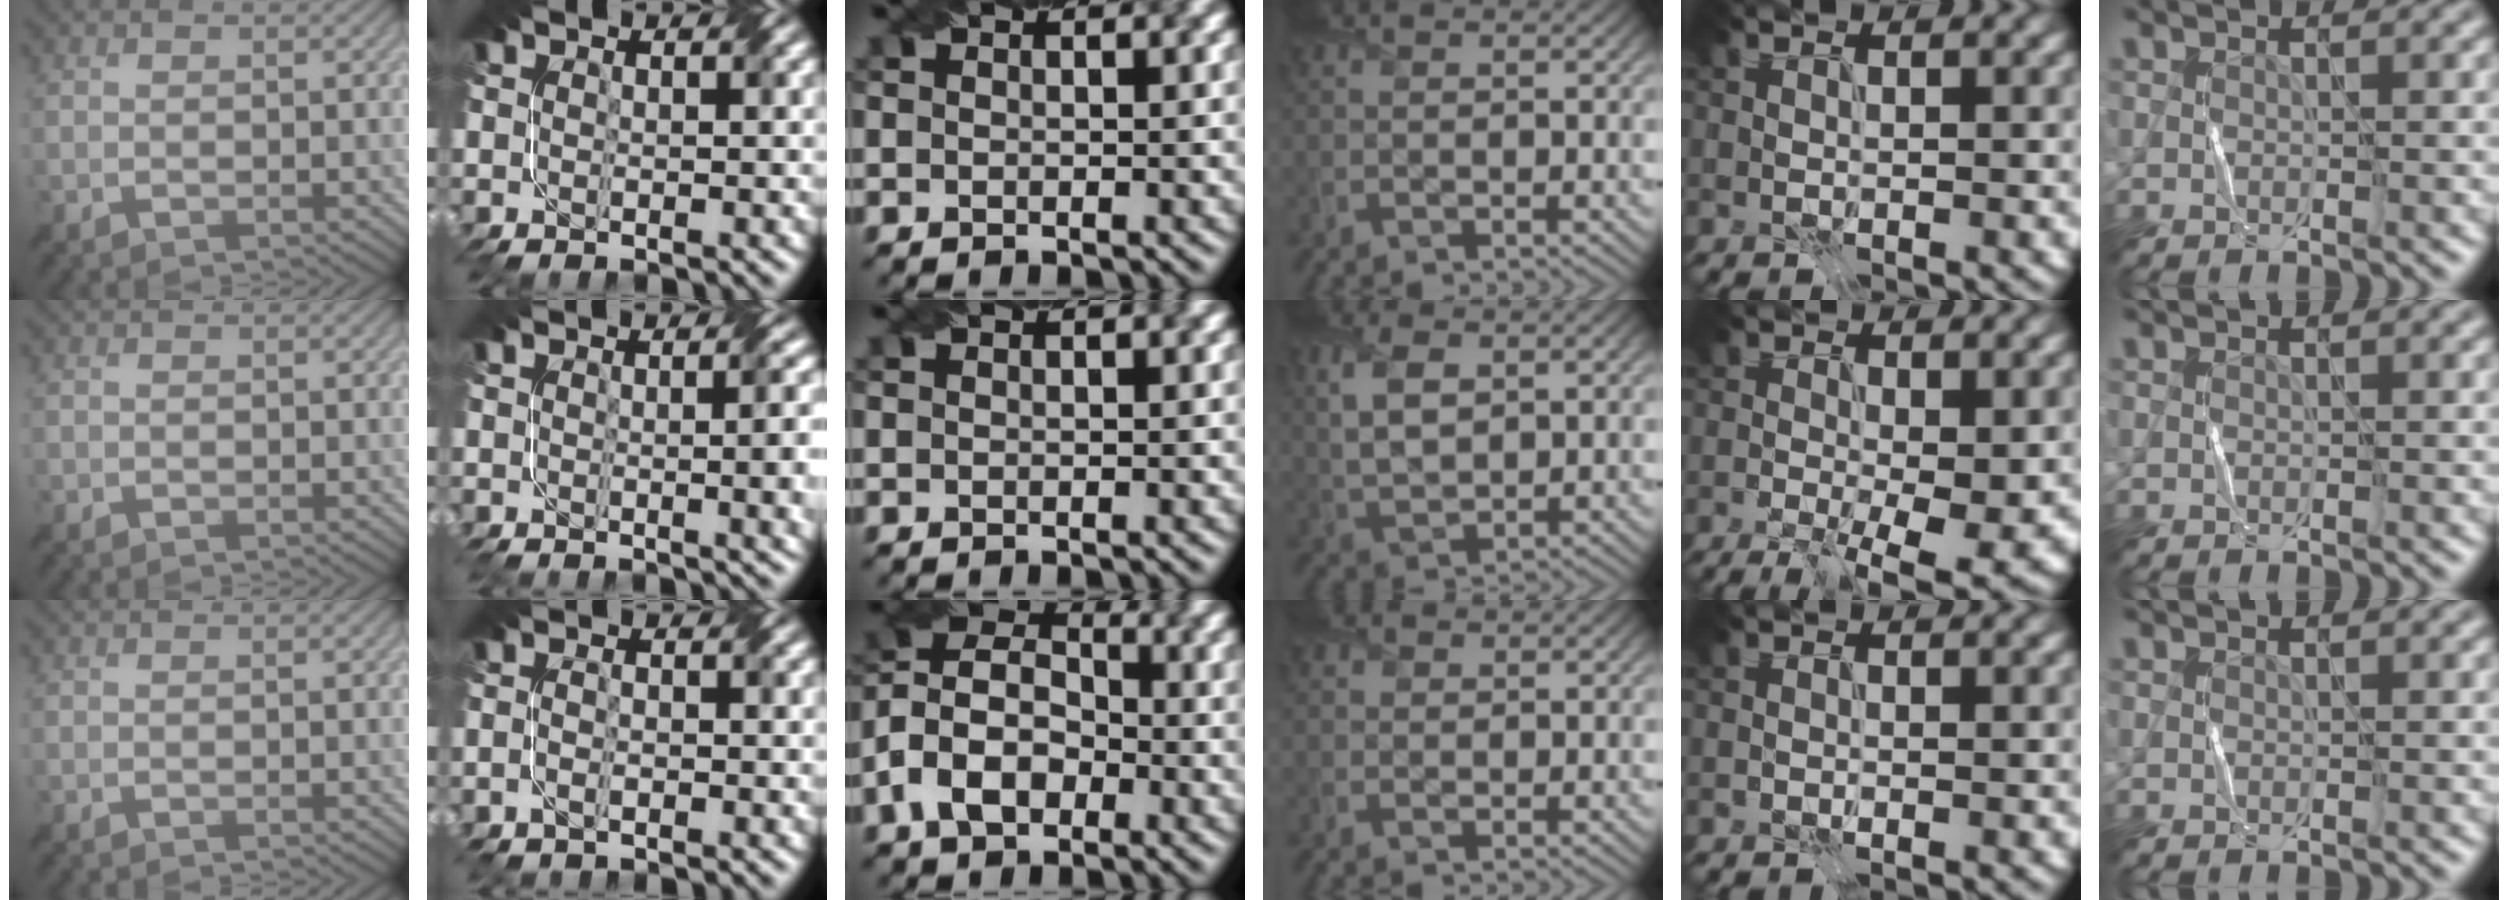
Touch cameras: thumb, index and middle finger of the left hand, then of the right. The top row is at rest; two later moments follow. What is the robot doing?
{"motion": "fold", "object": "bubble wrap"}